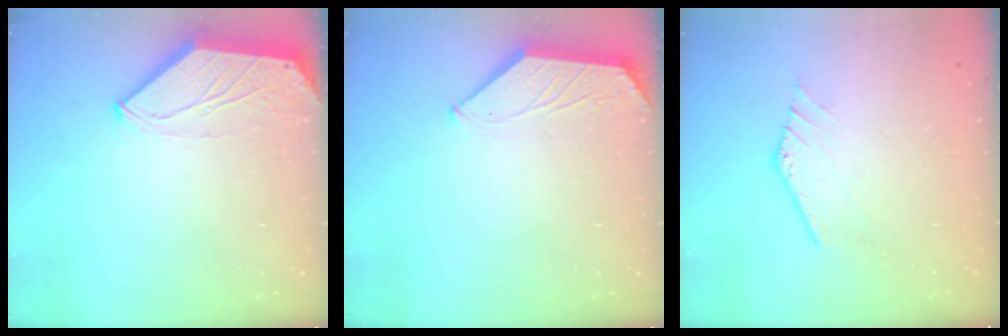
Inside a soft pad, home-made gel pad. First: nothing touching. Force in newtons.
{"total": 1.0, "press": 1.0, "slide": 0.2}
{"total": 1.3, "press": 1.3, "slide": 0.1}